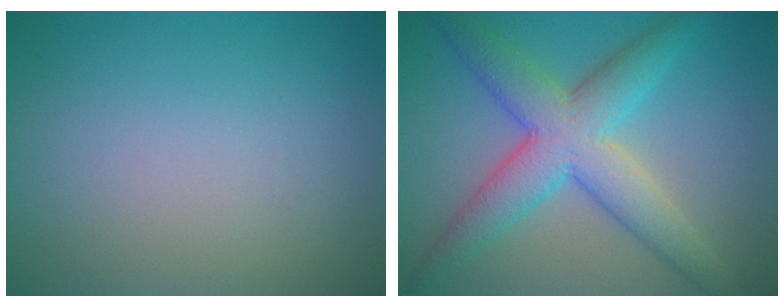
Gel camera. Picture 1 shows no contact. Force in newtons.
{"total": 7.1, "press": 7.1, "slide": 0.2}